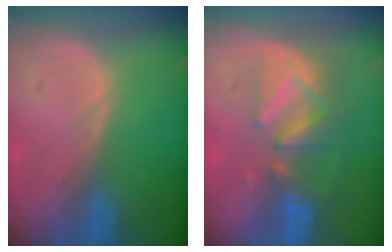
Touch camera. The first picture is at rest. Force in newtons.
{"total": 8.2, "press": 7.5, "slide": 3.1}